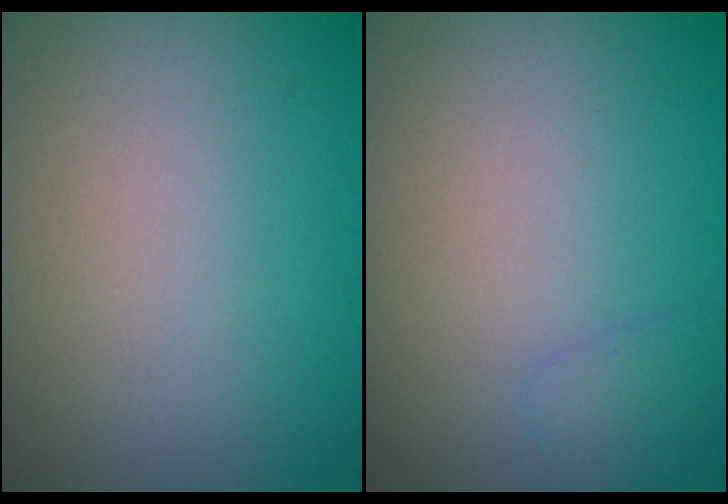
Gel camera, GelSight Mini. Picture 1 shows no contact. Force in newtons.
{"total": 1.0, "press": 1.0, "slide": 0.1}